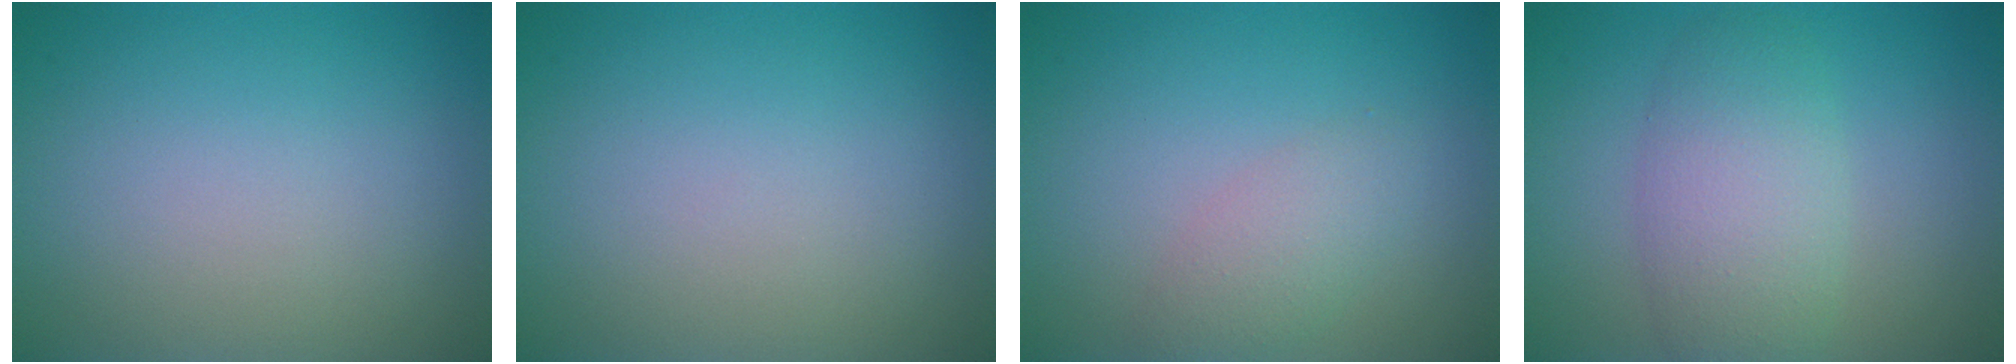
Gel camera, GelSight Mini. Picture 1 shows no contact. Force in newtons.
{"total": 0.0}
{"total": 2.2, "press": 2.2, "slide": 0.1}
{"total": 4.8, "press": 4.8, "slide": 0.3}